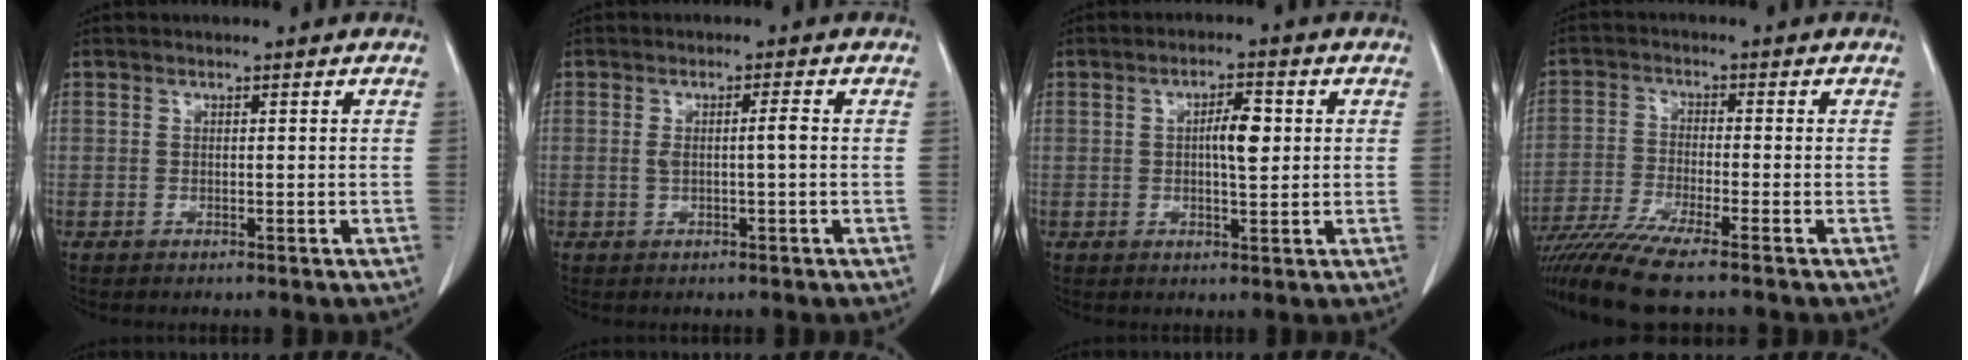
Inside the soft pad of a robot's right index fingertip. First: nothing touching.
{"total": 2.5, "force": [0.0, 0.2, 2.5], "torque": [-0.047, 0.005, 0.004]}
{"total": 4.7, "force": [0.7, 1.3, 4.5], "torque": [-0.074, 0.005, 0.010]}
{"total": 10.5, "force": [-8.6, -0.2, 6.1], "torque": [-0.108, -0.027, -0.149]}